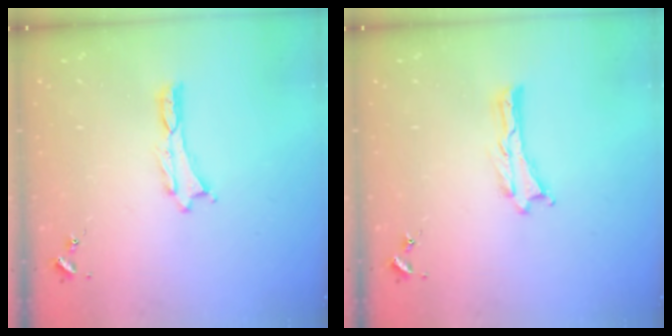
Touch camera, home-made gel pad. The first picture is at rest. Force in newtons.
{"total": 0.0}